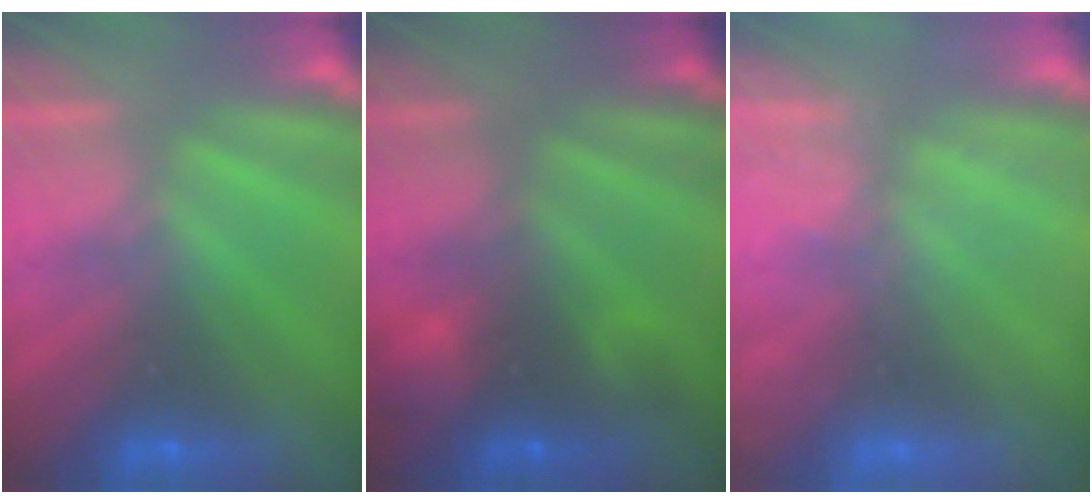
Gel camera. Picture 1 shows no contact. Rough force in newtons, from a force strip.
{"total": 2.3}
{"total": 2.4}